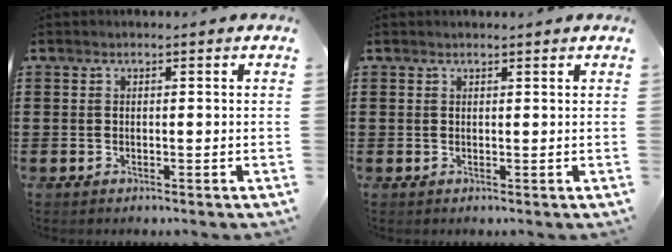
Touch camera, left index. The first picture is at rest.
{"total": 0.6, "force": [0.6, 0.1, 0.0], "torque": [-0.001, 0.000, 0.013]}